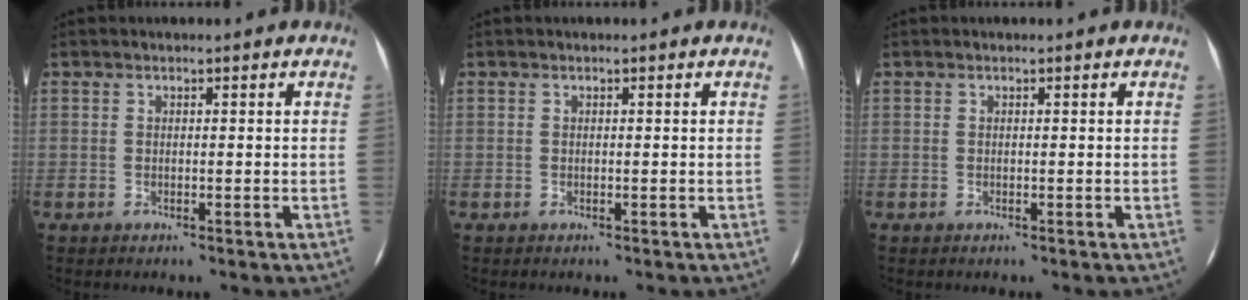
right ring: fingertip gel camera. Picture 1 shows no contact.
{"total": 0.0}
{"total": 0.0}